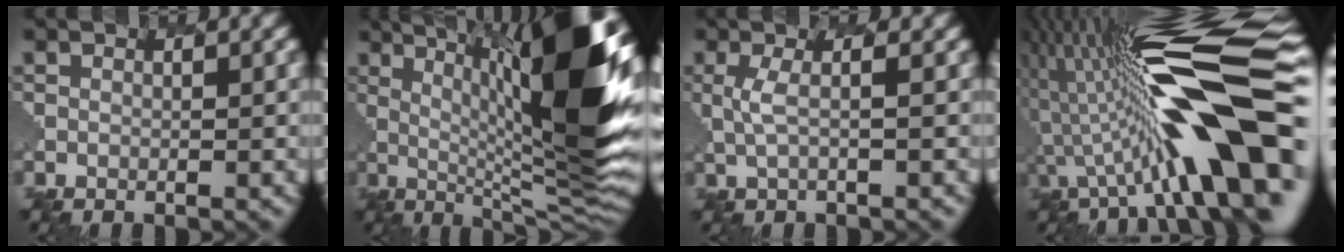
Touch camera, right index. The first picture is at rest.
{"total": 10.0, "force": [3.7, 1.0, 9.2], "torque": [-0.165, 0.011, 0.041]}
{"total": 1.0, "force": [0.7, -0.3, 0.6], "torque": [-0.047, 0.007, -0.011]}
{"total": 11.0, "force": [-2.3, 1.6, 10.6], "torque": [-0.204, 0.037, -0.063]}